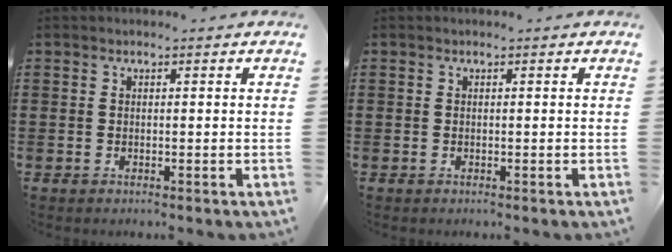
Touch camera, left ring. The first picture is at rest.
{"total": 0.0}